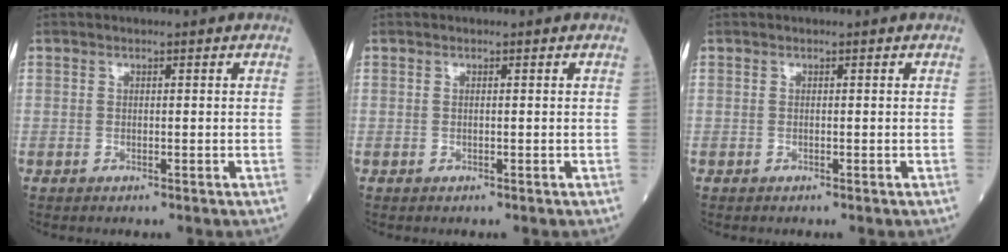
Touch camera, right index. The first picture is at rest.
{"total": 0.0}
{"total": 0.0}